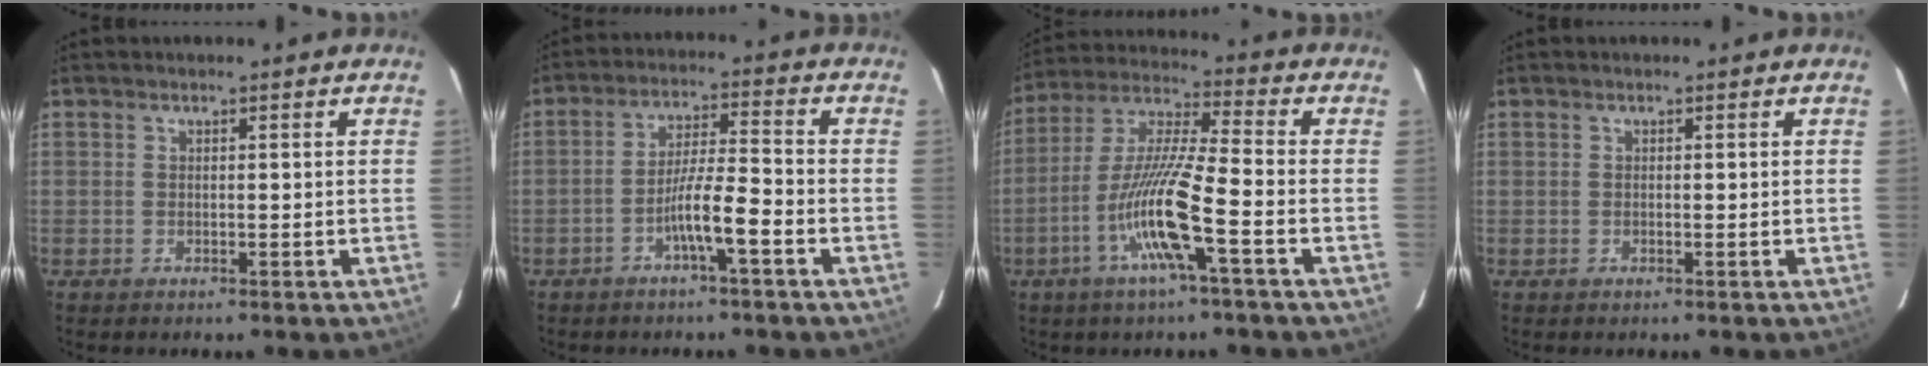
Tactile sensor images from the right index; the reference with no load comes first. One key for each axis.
{"total": 6.6, "fx": -3.1, "fy": 0.0, "fz": 5.8, "tx": -0.107, "ty": 0.010, "tz": -0.056}
{"total": 13.0, "fx": -4.8, "fy": 0.0, "fz": 12.1, "tx": -0.246, "ty": 0.000, "tz": -0.098}
{"total": 0.0}